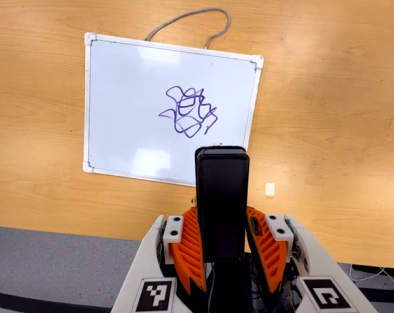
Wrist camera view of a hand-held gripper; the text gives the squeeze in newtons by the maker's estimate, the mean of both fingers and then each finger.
{"total": 4.8, "left": 3.5, "right": 6.2}